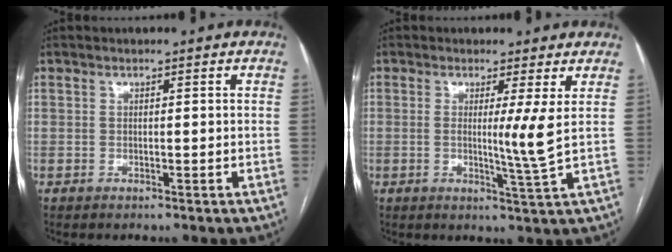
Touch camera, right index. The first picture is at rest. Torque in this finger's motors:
{"motor_torque": [-0.11, 0.11, 0.22, 0.01]}